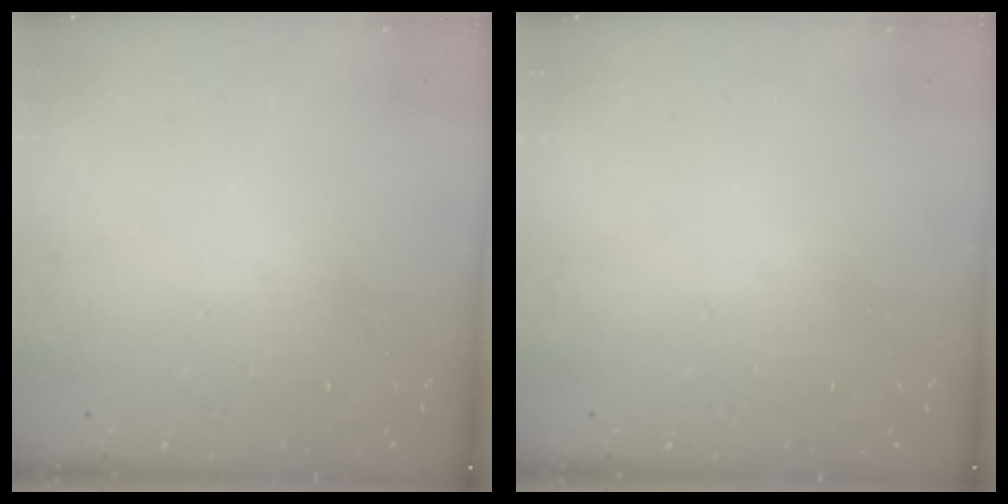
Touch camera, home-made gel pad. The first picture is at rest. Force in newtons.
{"total": 0.0}